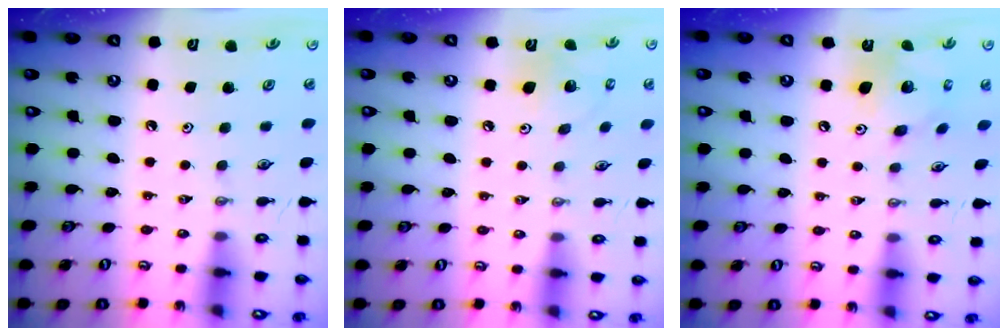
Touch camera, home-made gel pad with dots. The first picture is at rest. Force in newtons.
{"total": 8.6, "press": 8.4, "slide": 1.5}
{"total": 12.1, "press": 12.0, "slide": 1.0}